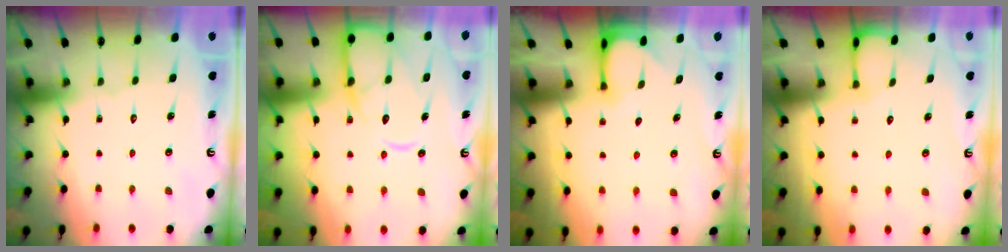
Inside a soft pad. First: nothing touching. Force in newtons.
{"total": 11.6, "press": 11.6, "slide": 1.0}
{"total": 3.2, "press": 3.2, "slide": 0.2}
{"total": 2.0, "press": 2.0, "slide": 0.3}